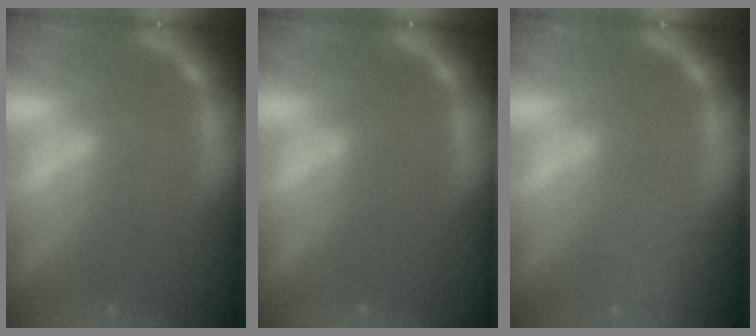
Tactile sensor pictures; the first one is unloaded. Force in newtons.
{"total": 0.0}
{"total": 9.1}